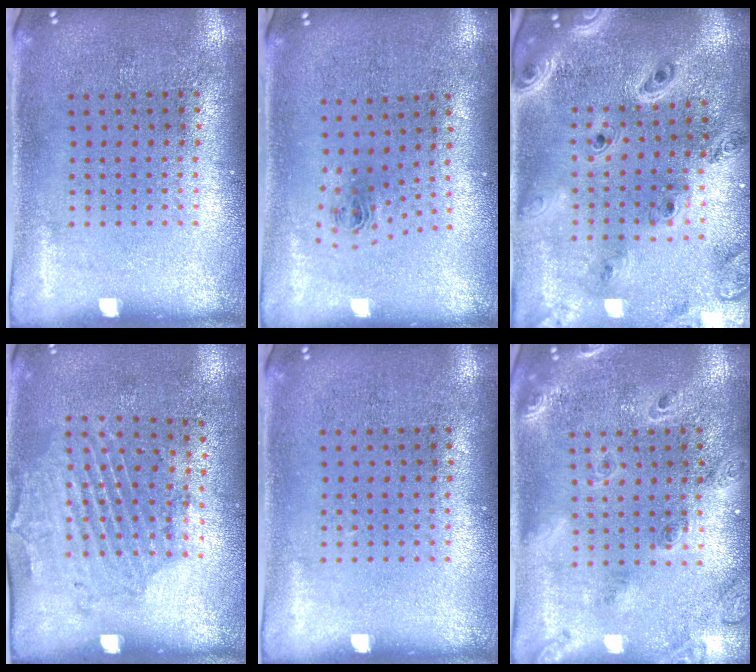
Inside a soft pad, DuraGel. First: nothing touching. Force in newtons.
{"total": 0.9, "press": 0.3, "slide": 0.8}
{"total": 2.5, "press": 2.3, "slide": 1.1}
{"total": 1.8, "press": 1.2, "slide": 1.4}
{"total": 0.0}
{"total": 2.0, "press": 1.7, "slide": 0.9}